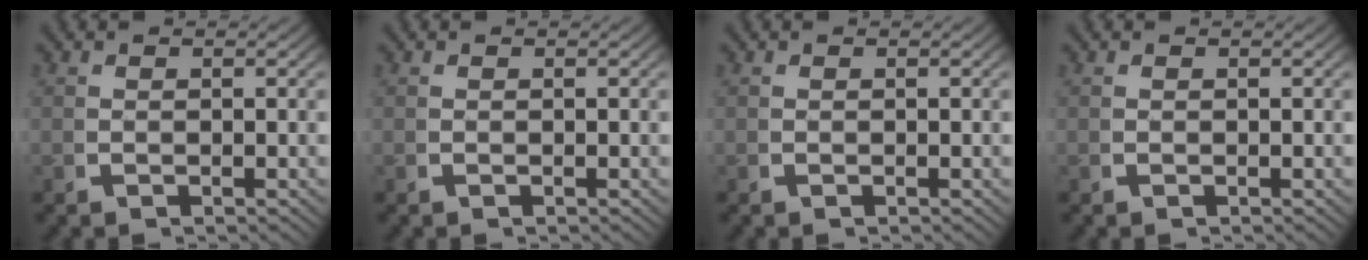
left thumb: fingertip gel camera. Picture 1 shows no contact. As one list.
[{"total": 0.0}, {"total": 0.0}, {"total": 0.0}]